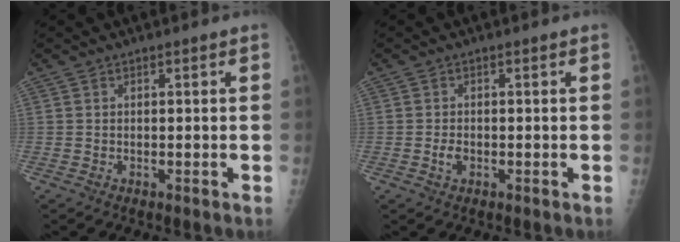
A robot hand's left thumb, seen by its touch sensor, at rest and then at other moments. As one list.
[{"total": 1.7, "force": [-0.5, 1.1, 1.2], "torque": [-0.022, 0.001, -0.009]}]